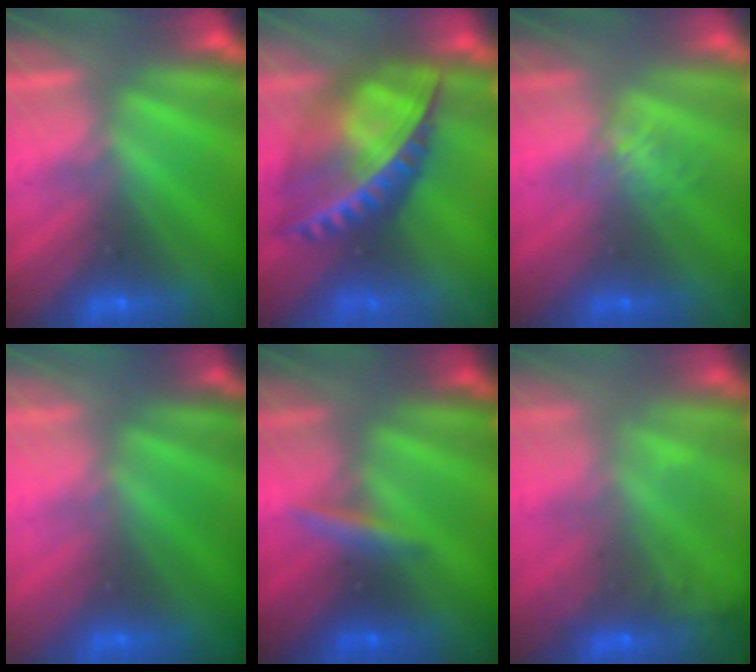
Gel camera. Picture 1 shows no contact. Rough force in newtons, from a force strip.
{"total": 8.8}
{"total": 1.4}
{"total": 2.4}
{"total": 2.4}
{"total": 9.6}